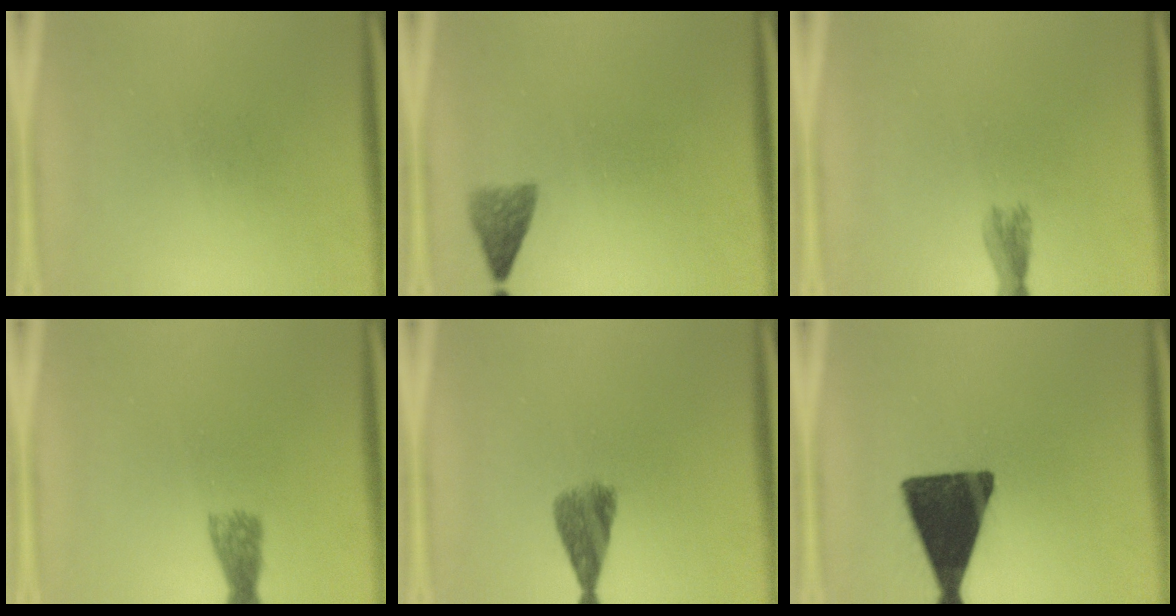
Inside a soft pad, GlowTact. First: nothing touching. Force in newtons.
{"total": 2.6}
{"total": 2.3}
{"total": 2.7}
{"total": 4.7}
{"total": 16.0}